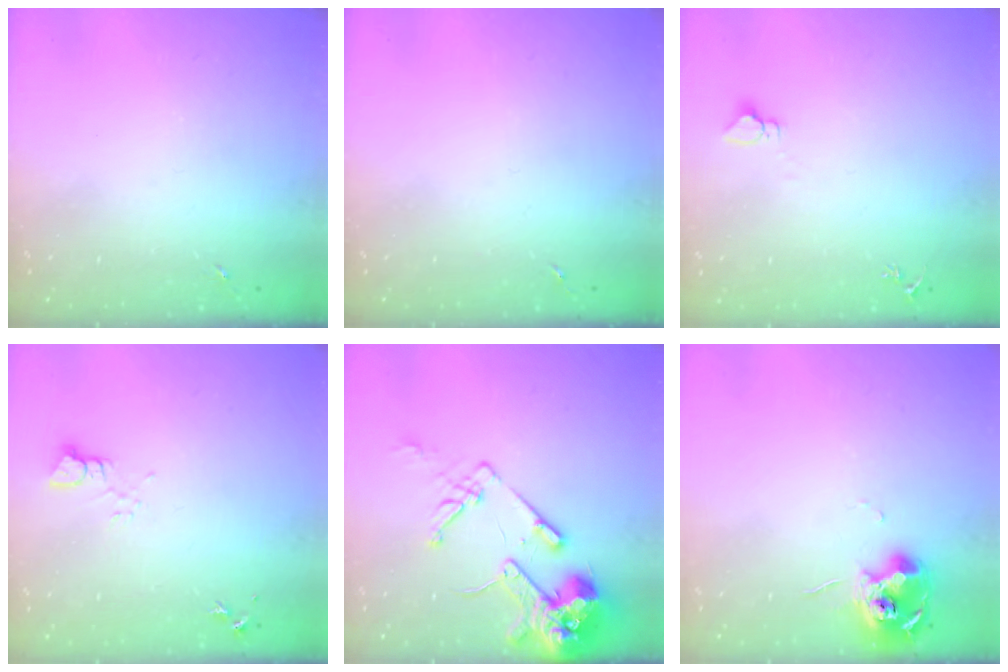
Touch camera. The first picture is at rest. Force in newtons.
{"total": 0.0}
{"total": 2.9, "press": 2.9, "slide": 0.1}
{"total": 3.0, "press": 3.0, "slide": 0.2}
{"total": 15.8, "press": 15.6, "slide": 2.0}
{"total": 11.7, "press": 11.6, "slide": 1.0}